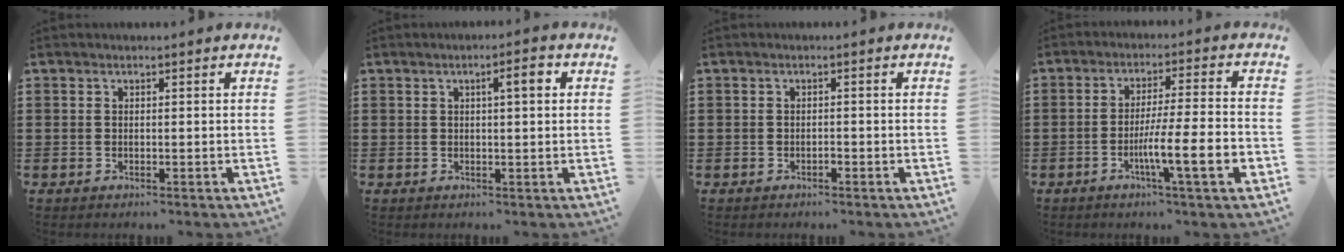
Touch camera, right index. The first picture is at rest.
{"total": 3.0, "force": [0.9, 0.6, 2.8], "torque": [-0.040, 0.001, 0.008]}
{"total": 0.7, "force": [-0.5, 0.3, 0.4], "torque": [-0.010, -0.003, -0.009]}
{"total": 9.4, "force": [-3.4, 0.5, 8.8], "torque": [-0.158, -0.012, -0.063]}